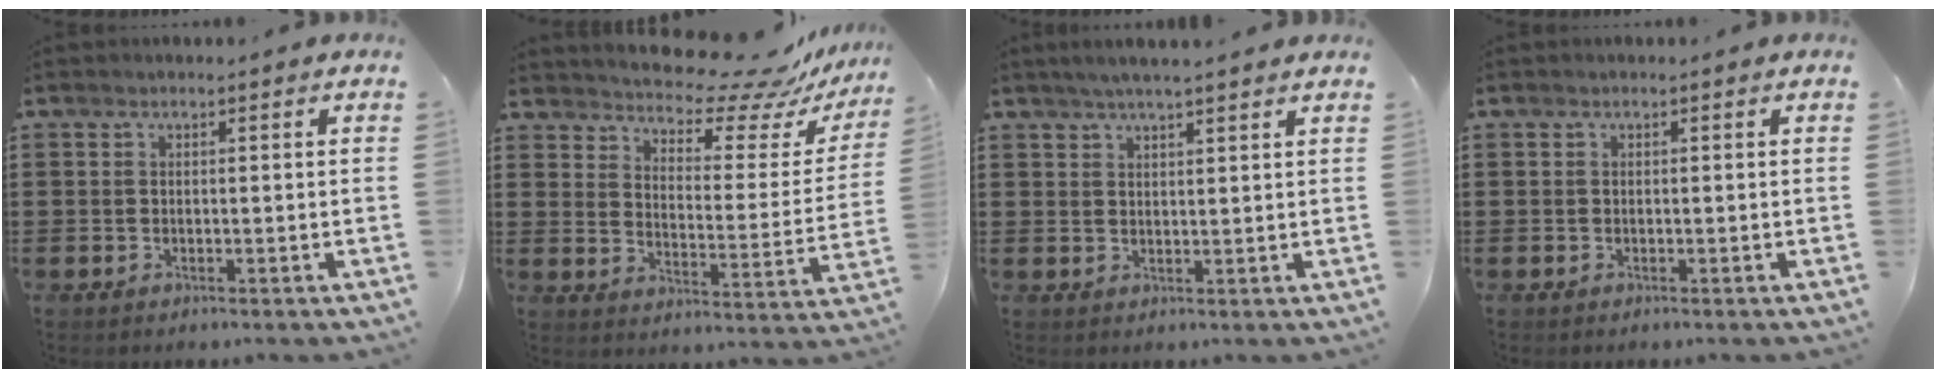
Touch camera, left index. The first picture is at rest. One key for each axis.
{"total": 9.6, "fx": 8.9, "fy": 1.7, "fz": 3.4, "tx": -0.075, "ty": -0.068, "tz": 0.149}
{"total": 2.9, "fx": 2.5, "fy": 0.1, "fz": 1.4, "tx": -0.032, "ty": 0.003, "tz": 0.046}
{"total": 0.0}